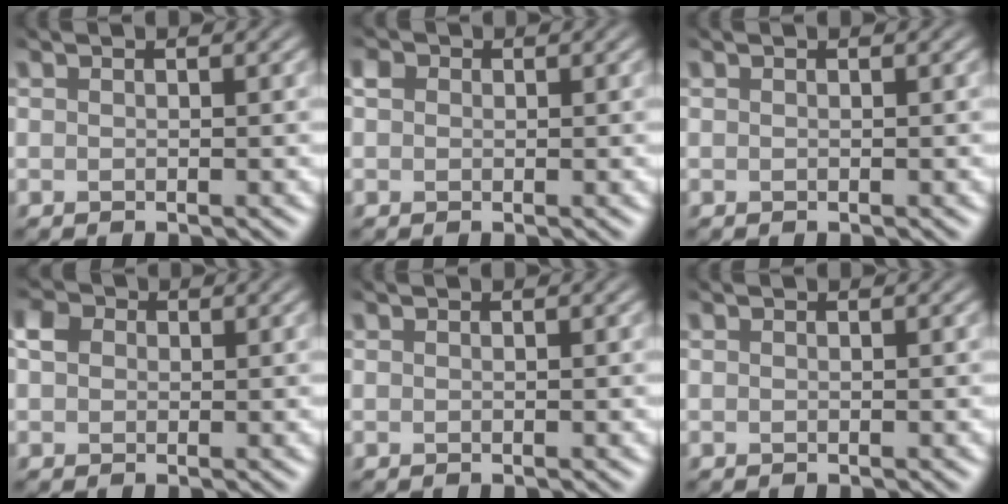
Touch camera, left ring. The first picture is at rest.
{"total": 0.9, "force": [-0.4, 0.7, -0.5], "torque": [0.003, 0.006, -0.004]}
{"total": 0.0}
{"total": 1.4, "force": [-0.4, 1.4, -0.3], "torque": [-0.008, 0.006, -0.006]}
{"total": 0.0}
{"total": 0.0}